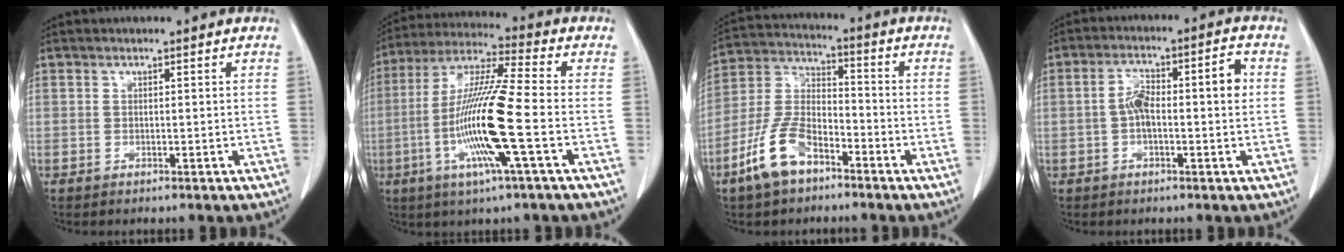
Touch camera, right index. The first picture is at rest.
{"total": 15.2, "force": [-3.8, -0.2, 14.8], "torque": [-0.298, -0.009, -0.083]}
{"total": 10.4, "force": [-6.1, 4.8, 6.8], "torque": [-0.155, 0.005, -0.125]}
{"total": 7.5, "force": [0.0, 2.2, 7.2], "torque": [-0.127, 0.034, -0.002]}